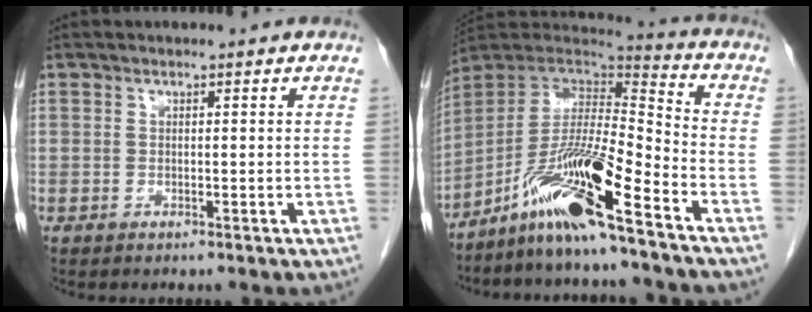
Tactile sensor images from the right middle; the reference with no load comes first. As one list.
[{"total": 14.1, "force": [-9.3, 0.0, 10.6], "torque": [-0.196, -0.001, -0.172]}]